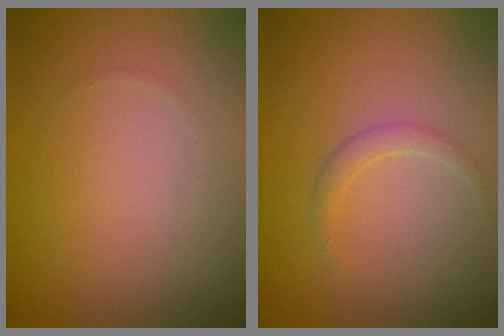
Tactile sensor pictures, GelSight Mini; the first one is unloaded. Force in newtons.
{"total": 1.1, "press": 1.1, "slide": 0.1}